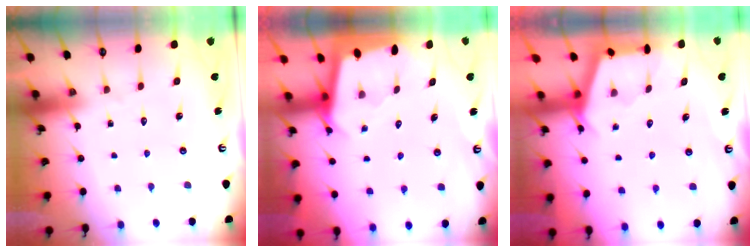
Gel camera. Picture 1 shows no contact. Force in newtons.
{"total": 2.2, "press": 2.2, "slide": 0.2}
{"total": 2.8, "press": 2.8, "slide": 0.3}